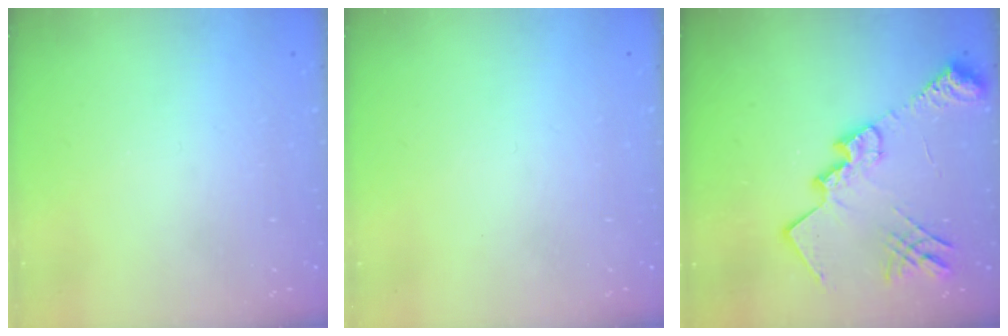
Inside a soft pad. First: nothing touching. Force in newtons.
{"total": 0.0}
{"total": 20.8, "press": 20.7, "slide": 1.9}